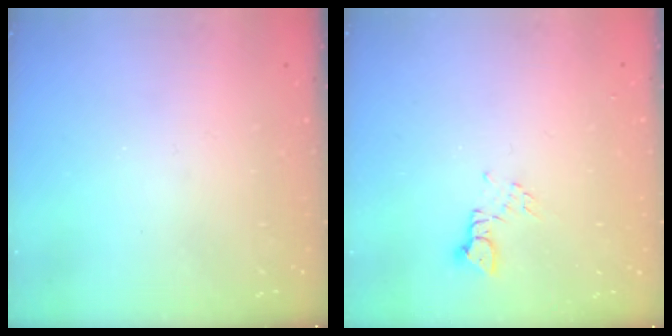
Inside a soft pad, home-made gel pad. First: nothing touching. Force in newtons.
{"total": 2.5, "press": 2.5, "slide": 0.3}